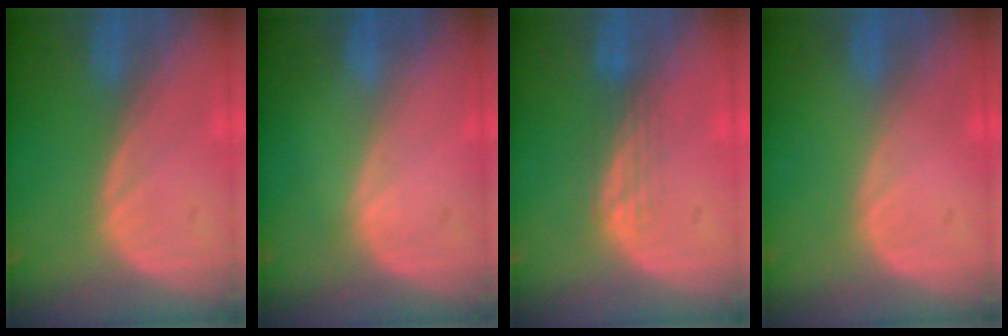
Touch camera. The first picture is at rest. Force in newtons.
{"total": 0.0}
{"total": 2.9, "press": 2.5, "slide": 1.5}
{"total": 0.0}